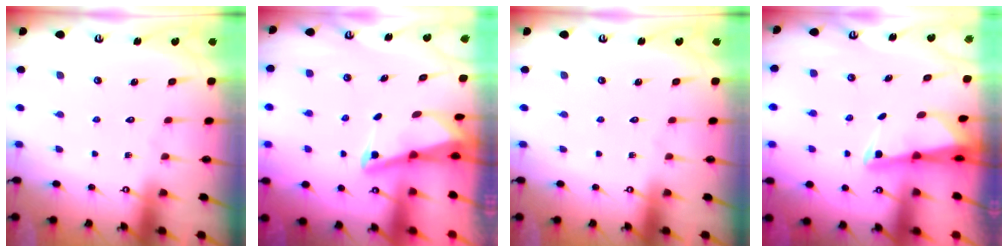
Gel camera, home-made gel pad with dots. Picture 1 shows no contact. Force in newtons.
{"total": 2.7, "press": 2.6, "slide": 0.7}
{"total": 0.0}
{"total": 2.5, "press": 2.4, "slide": 0.5}